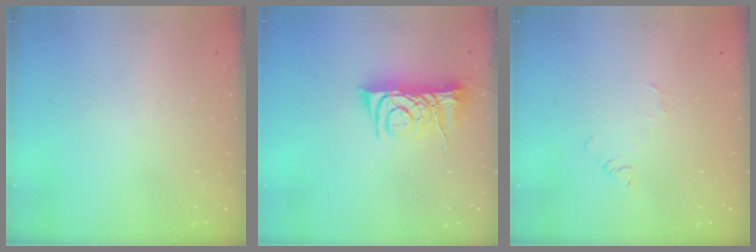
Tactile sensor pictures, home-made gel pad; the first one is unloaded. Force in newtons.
{"total": 8.8, "press": 8.8, "slide": 0.3}
{"total": 2.9, "press": 2.9, "slide": 0.3}